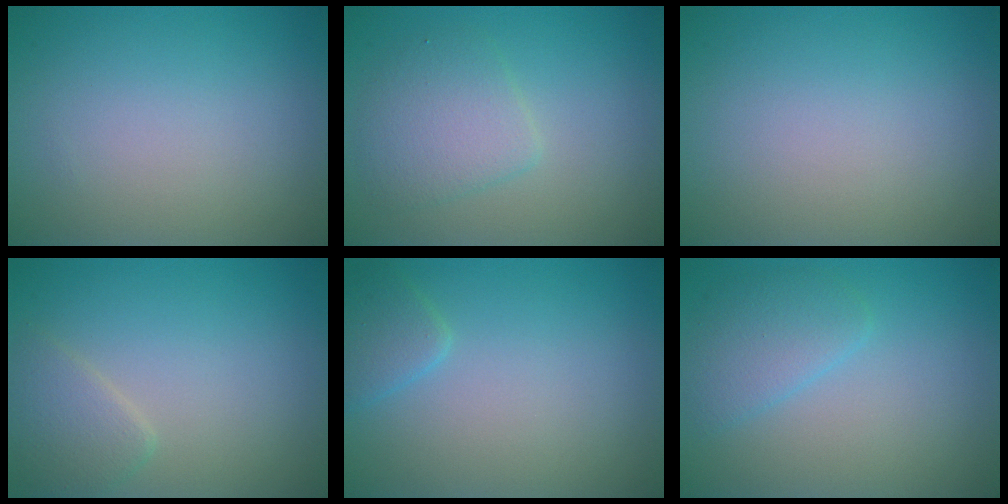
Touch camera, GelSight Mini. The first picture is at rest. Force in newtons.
{"total": 3.4, "press": 3.4, "slide": 0.1}
{"total": 0.0}
{"total": 2.2, "press": 2.2, "slide": 0.1}
{"total": 1.8, "press": 1.8, "slide": 0.1}
{"total": 2.7, "press": 2.7, "slide": 0.2}